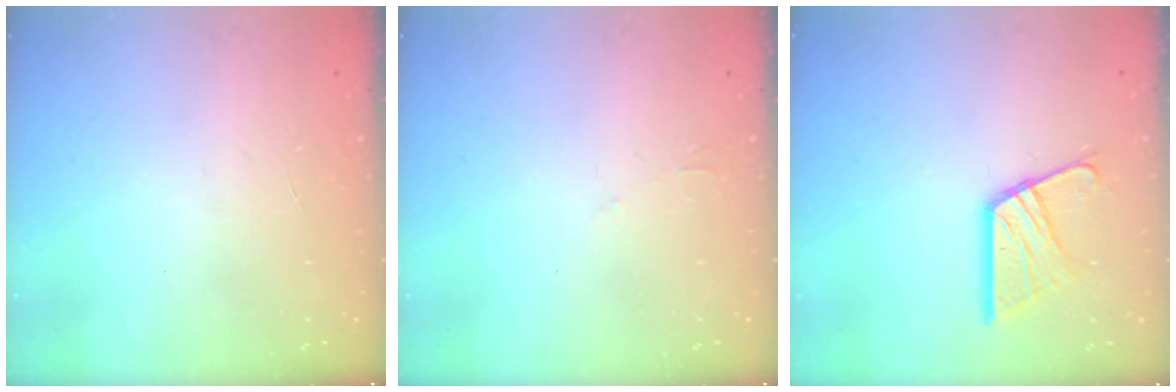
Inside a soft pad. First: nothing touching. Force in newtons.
{"total": 2.3, "press": 2.3, "slide": 0.4}
{"total": 13.1, "press": 13.1, "slide": 1.4}